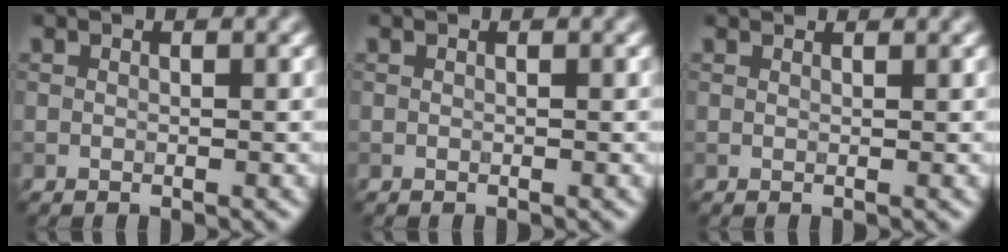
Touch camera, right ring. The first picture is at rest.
{"total": 0.0}
{"total": 1.8, "force": [1.6, 0.5, 0.7], "torque": [-0.007, 0.003, -0.001]}